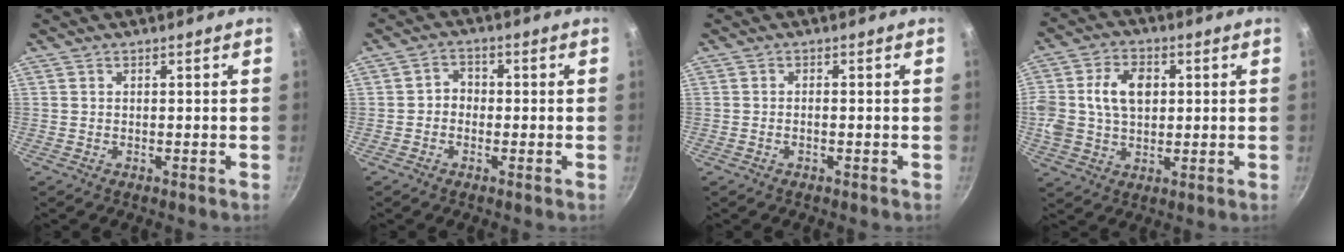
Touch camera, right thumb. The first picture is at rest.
{"total": 3.1, "force": [-0.7, 2.7, 1.4], "torque": [-0.004, 0.015, -0.018]}
{"total": 1.0, "force": [-0.5, 0.4, 0.8], "torque": [-0.021, 0.008, -0.012]}
{"total": 13.0, "force": [1.9, 9.3, 8.8], "torque": [-0.162, 0.017, 0.030]}